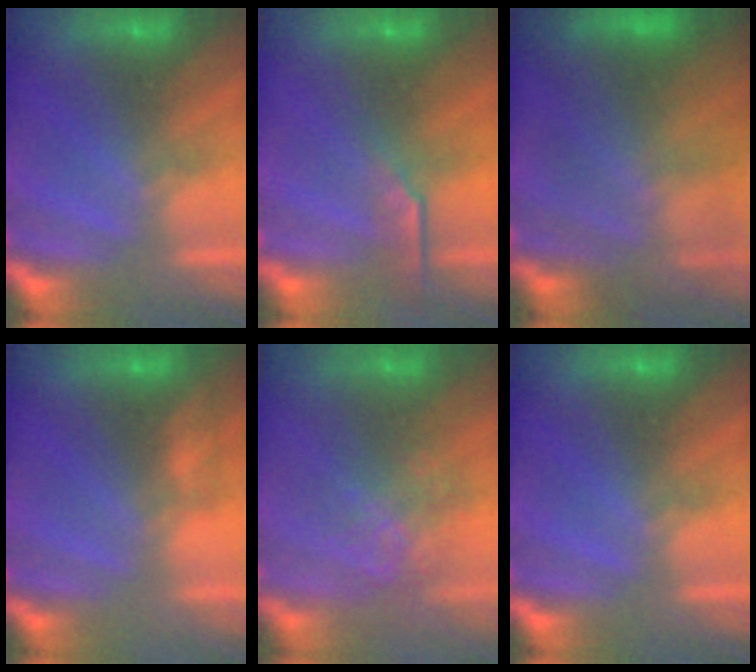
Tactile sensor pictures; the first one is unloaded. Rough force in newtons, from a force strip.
{"total": 2.7}
{"total": 7.3}
{"total": 3.4}
{"total": 4.1}
{"total": 0.0}